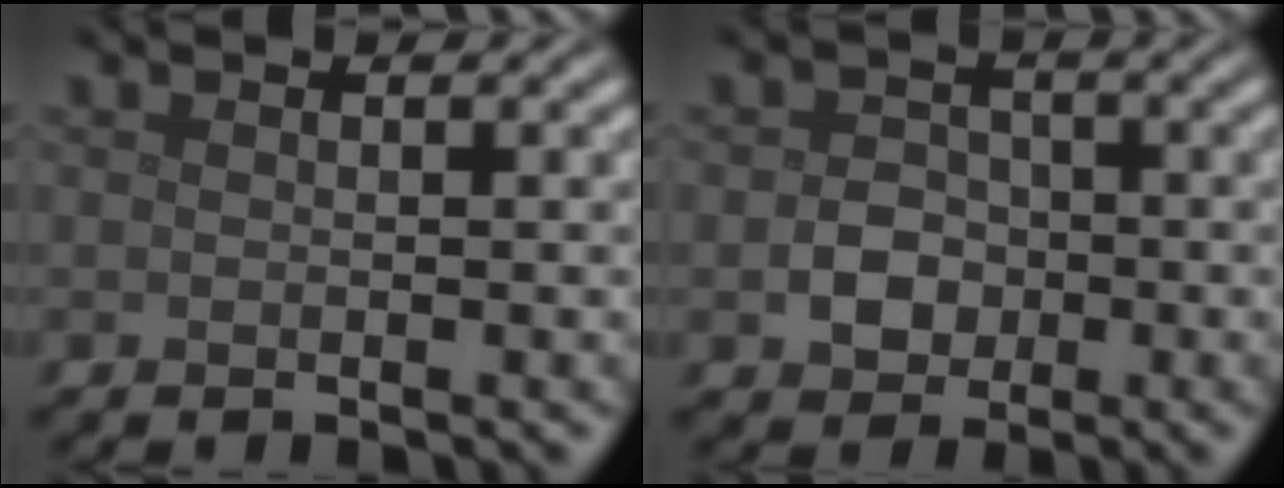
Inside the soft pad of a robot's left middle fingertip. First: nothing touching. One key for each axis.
{"total": 2.8, "fx": -0.8, "fy": 2.3, "fz": 1.2, "tx": -0.015, "ty": 0.001, "tz": -0.018}